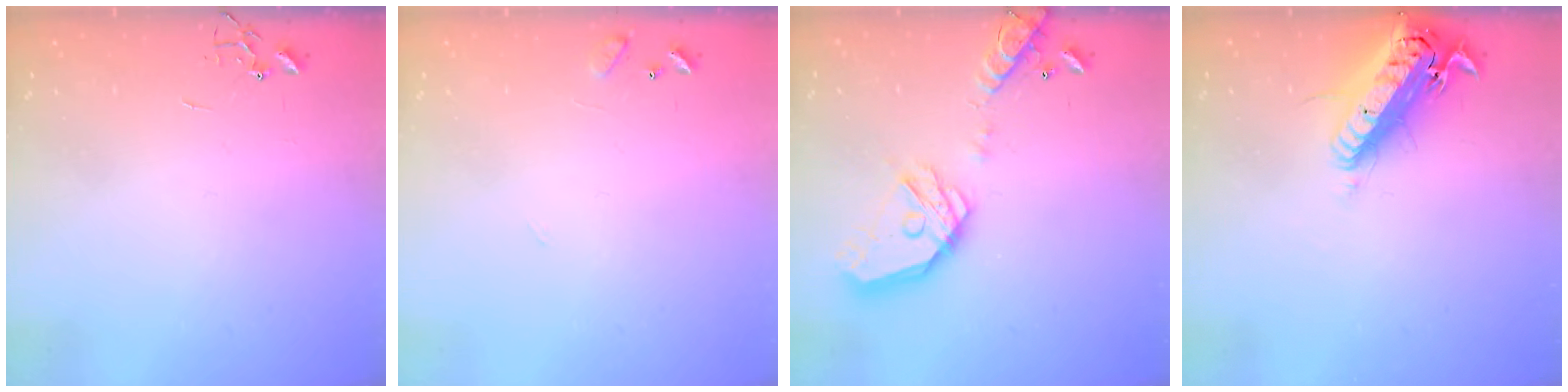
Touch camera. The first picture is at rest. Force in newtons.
{"total": 8.4, "press": 8.4, "slide": 0.5}
{"total": 19.0, "press": 18.9, "slide": 2.0}
{"total": 19.3, "press": 18.8, "slide": 4.3}